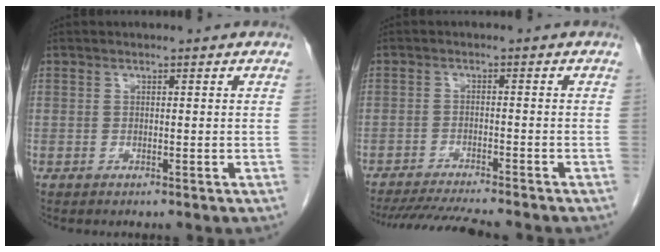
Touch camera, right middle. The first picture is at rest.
{"total": 10.5, "force": [-9.5, 0.4, 4.4], "torque": [-0.066, -0.018, -0.144]}